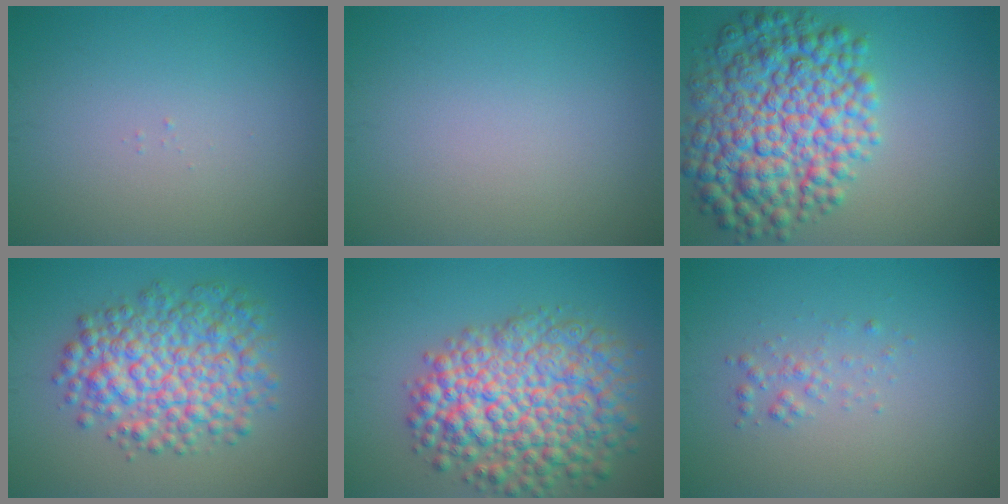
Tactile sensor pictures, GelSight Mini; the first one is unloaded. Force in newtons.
{"total": 0.0}
{"total": 10.8, "press": 10.8, "slide": 0.1}
{"total": 7.6, "press": 7.6, "slide": 0.2}
{"total": 10.1, "press": 10.1, "slide": 0.4}
{"total": 1.3, "press": 1.3, "slide": 0.1}